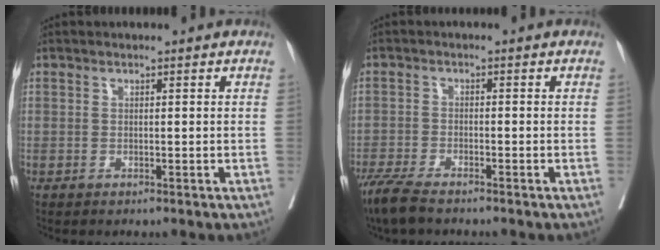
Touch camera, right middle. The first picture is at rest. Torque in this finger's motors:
{"motor_torque": [0.74, -0.64, 0.07, 0.05]}